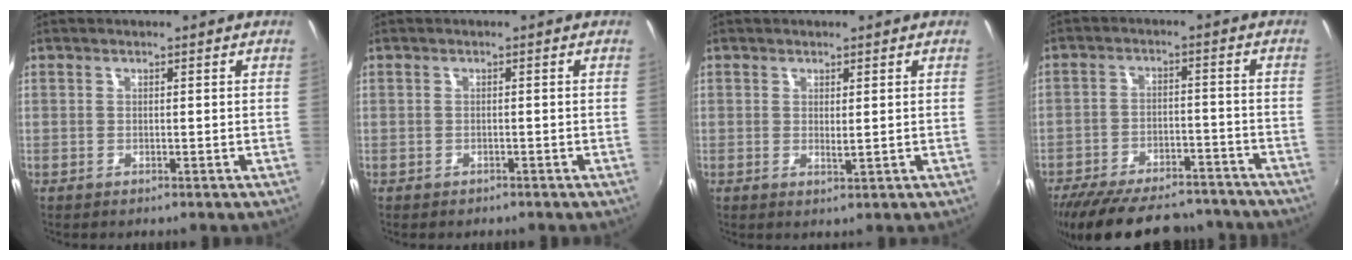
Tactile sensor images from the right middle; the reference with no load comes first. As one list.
[{"total": 1.2, "force": [-0.8, 0.9, 0.1], "torque": [-0.007, -0.001, -0.011]}, {"total": 1.2, "force": [0.4, 0.4, 1.1], "torque": [-0.019, -0.002, 0.007]}, {"total": 22.8, "force": [-19.1, 7.9, 9.5], "torque": [-0.198, -0.002, -0.265]}]